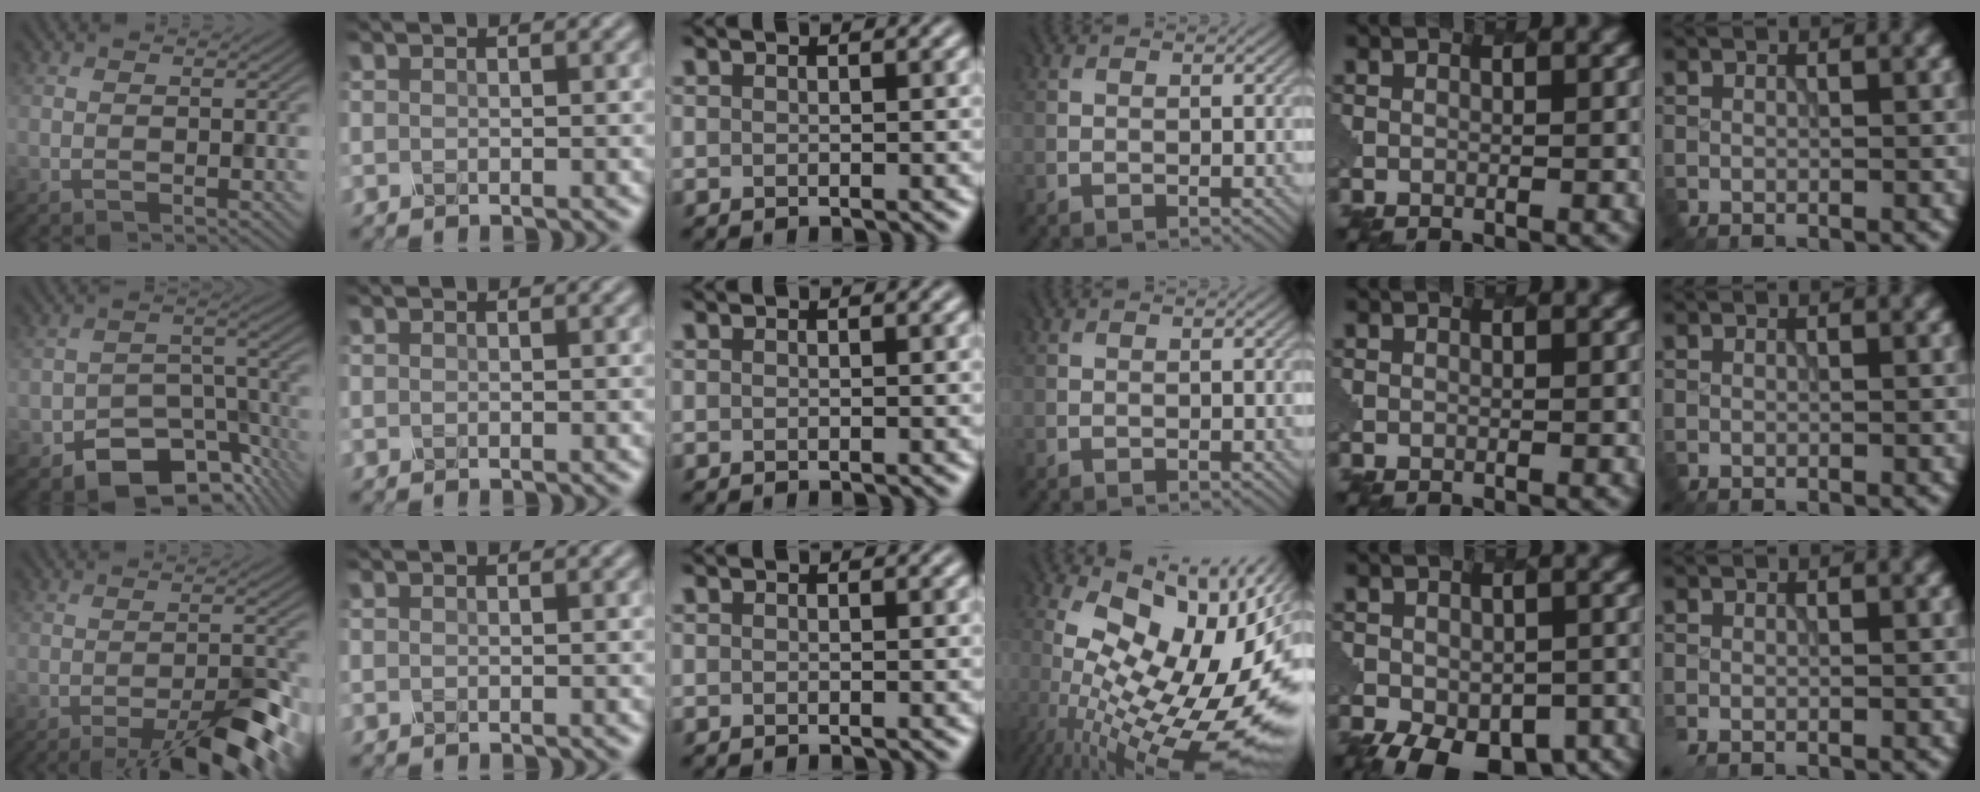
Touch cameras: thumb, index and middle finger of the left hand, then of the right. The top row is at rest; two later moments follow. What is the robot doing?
{"motion": "dispense", "object": "toothpaste"}